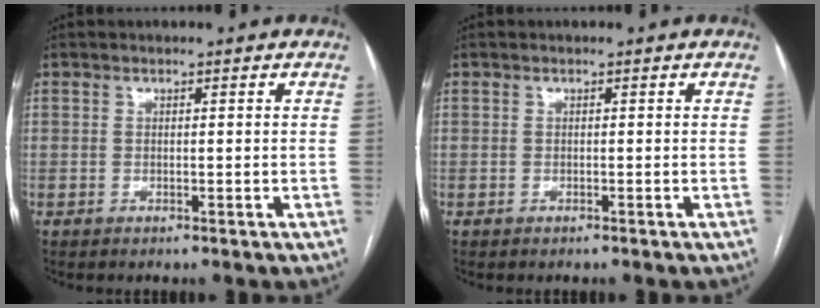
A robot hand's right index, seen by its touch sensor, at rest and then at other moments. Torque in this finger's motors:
{"motor_torque": [-0.01, -0.02, -0.01, -0.03]}